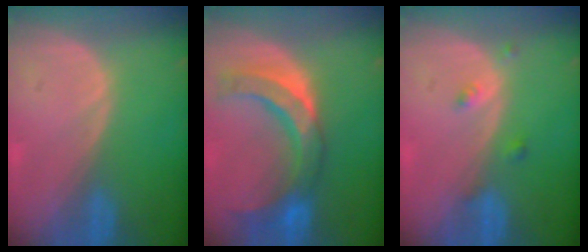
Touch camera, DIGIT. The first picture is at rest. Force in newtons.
{"total": 9.5, "press": 9.2, "slide": 2.5}
{"total": 1.8, "press": 1.8, "slide": 0.1}